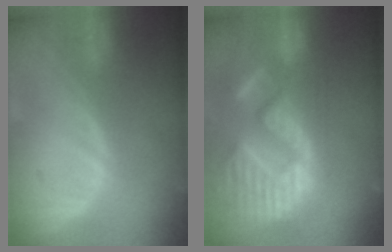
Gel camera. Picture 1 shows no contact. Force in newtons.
{"total": 15.4, "press": 12.7, "slide": 8.6}